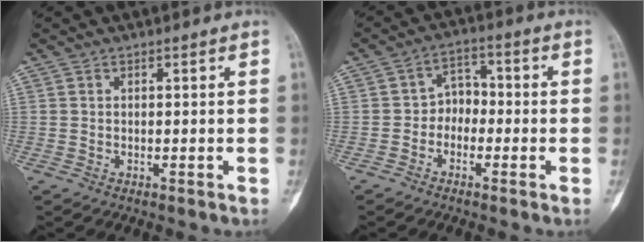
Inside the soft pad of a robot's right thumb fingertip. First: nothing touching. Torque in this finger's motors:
{"motor_torque": [-0.63, -0.08, -0.01, 0.07, -0.02]}